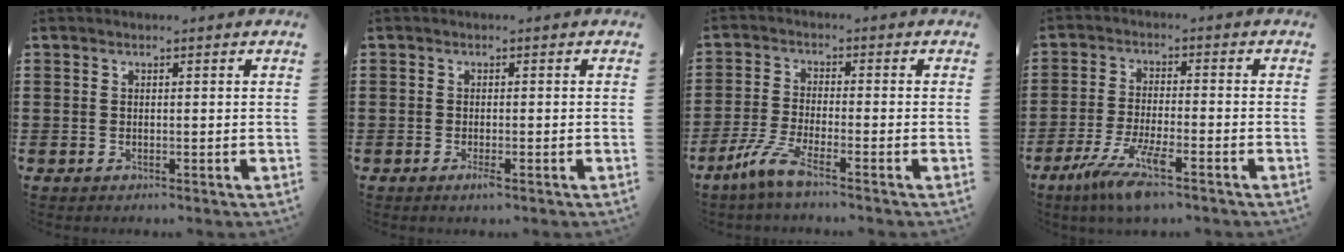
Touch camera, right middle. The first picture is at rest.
{"total": 1.4, "force": [-0.7, 0.2, 1.2], "torque": [-0.021, -0.003, -0.012]}
{"total": 5.1, "force": [-3.4, 0.3, 3.8], "torque": [-0.096, -0.016, -0.070]}
{"total": 7.6, "force": [-4.9, 0.8, 5.7], "torque": [-0.122, -0.016, -0.094]}